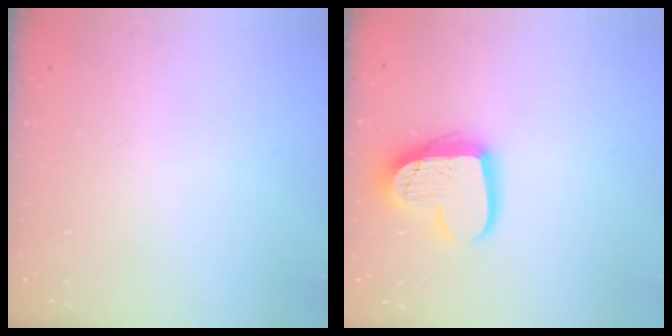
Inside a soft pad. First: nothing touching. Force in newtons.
{"total": 15.9, "press": 15.9, "slide": 1.3}